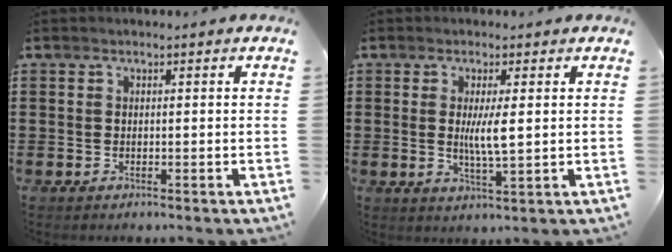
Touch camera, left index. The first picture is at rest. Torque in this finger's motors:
{"motor_torque": [0.99, -0.10, 0.29, 0.13]}